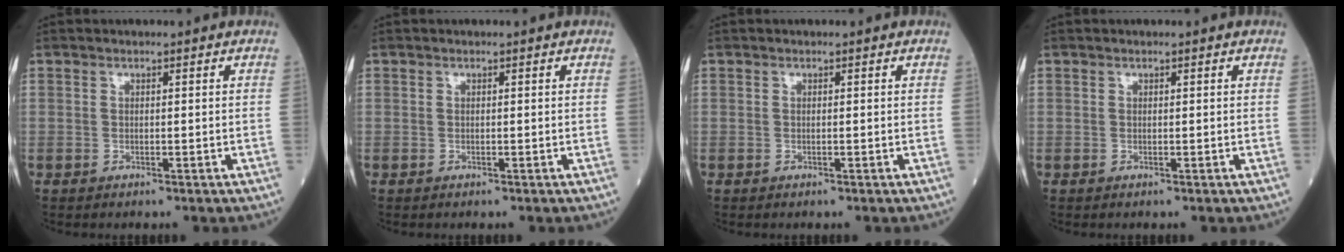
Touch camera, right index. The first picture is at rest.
{"total": 0.0}
{"total": 0.0}
{"total": 0.0}